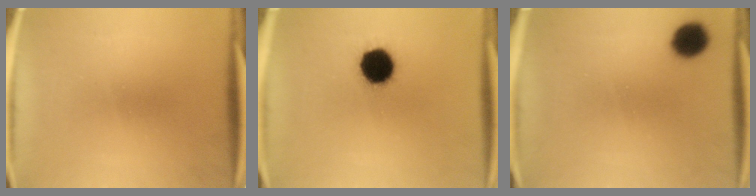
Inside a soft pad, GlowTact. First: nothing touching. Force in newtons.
{"total": 12.5}
{"total": 6.9}